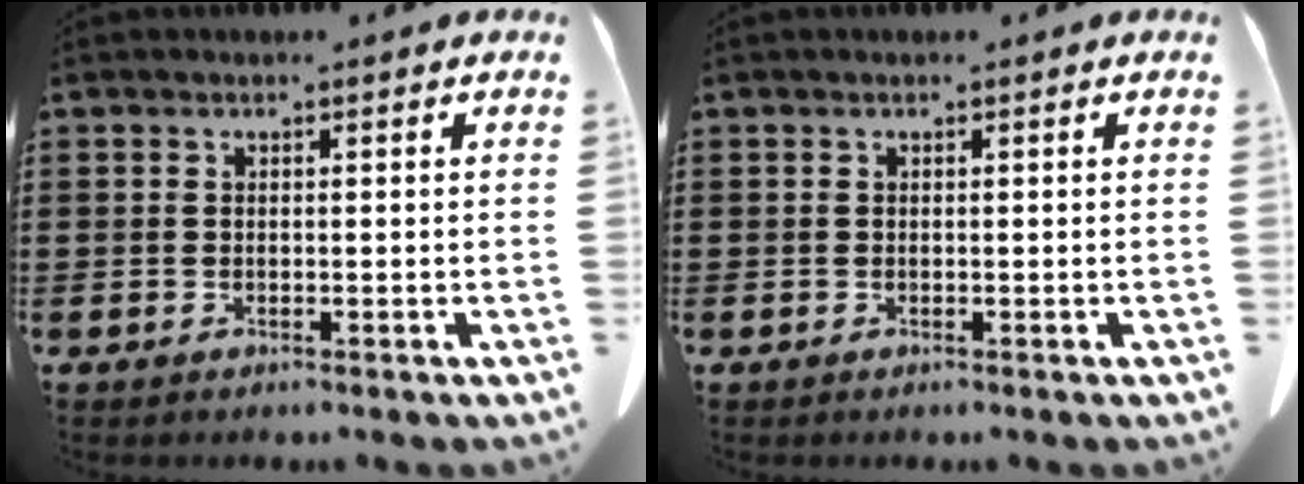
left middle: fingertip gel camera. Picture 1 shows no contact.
{"total": 0.0}